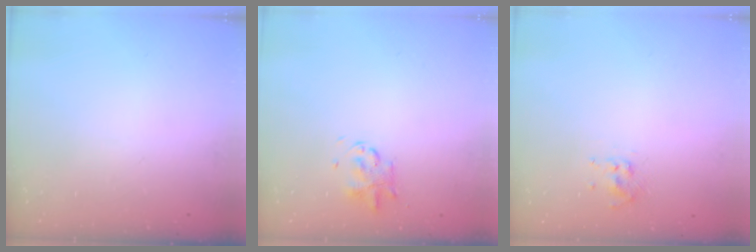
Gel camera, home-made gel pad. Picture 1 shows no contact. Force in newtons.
{"total": 2.8, "press": 2.8, "slide": 0.6}
{"total": 3.4, "press": 3.3, "slide": 1.0}